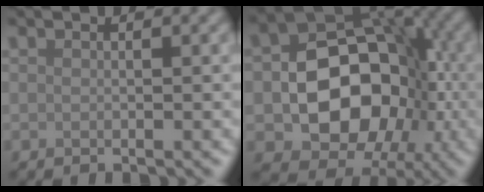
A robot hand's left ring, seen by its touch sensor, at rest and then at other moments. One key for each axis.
{"total": 12.6, "fx": -2.4, "fy": 9.2, "fz": 8.2, "tx": -0.100, "ty": -0.002, "tz": -0.045}